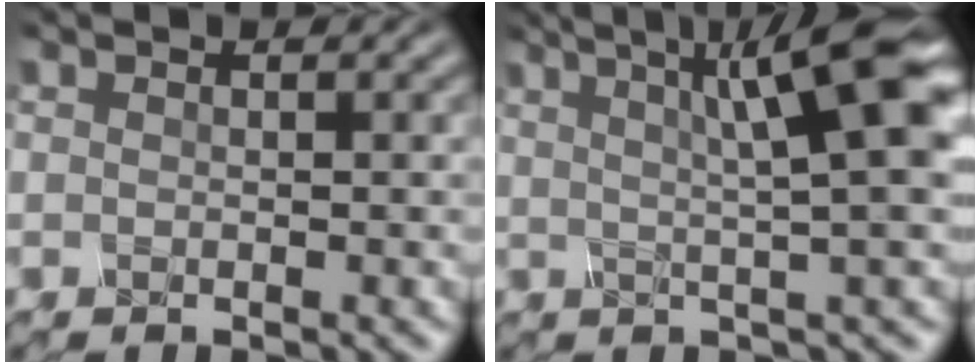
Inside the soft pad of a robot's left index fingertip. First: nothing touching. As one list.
[{"total": 9.7, "force": [3.3, 1.8, 9.0], "torque": [-0.109, 0.020, 0.045]}]